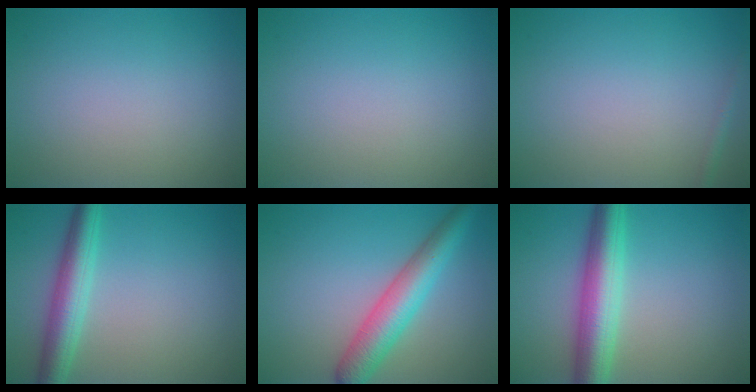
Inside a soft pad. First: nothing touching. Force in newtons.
{"total": 0.0}
{"total": 0.7, "press": 0.7, "slide": 0.0}
{"total": 4.4, "press": 4.4, "slide": 0.1}
{"total": 5.4, "press": 5.4, "slide": 0.2}
{"total": 6.3, "press": 6.3, "slide": 0.1}